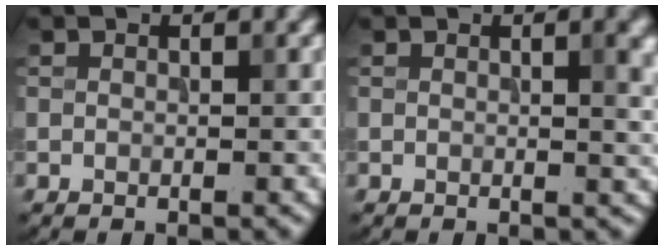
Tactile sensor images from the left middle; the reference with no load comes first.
{"total": 2.6, "force": [0.7, 0.6, 2.4], "torque": [-0.030, 0.000, 0.011]}